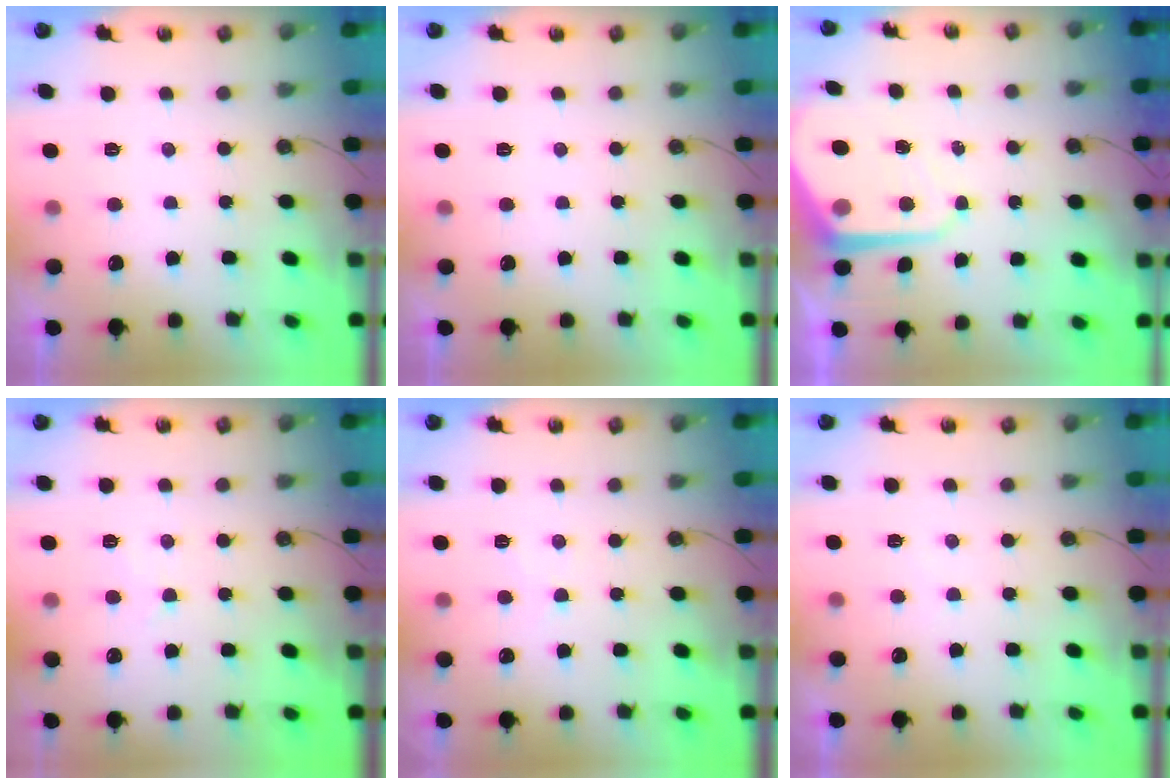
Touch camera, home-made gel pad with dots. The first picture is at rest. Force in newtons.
{"total": 0.0}
{"total": 8.5, "press": 8.4, "slide": 0.6}
{"total": 7.4, "press": 7.3, "slide": 0.8}
{"total": 5.1, "press": 5.0, "slide": 0.8}
{"total": 3.6, "press": 3.6, "slide": 0.4}